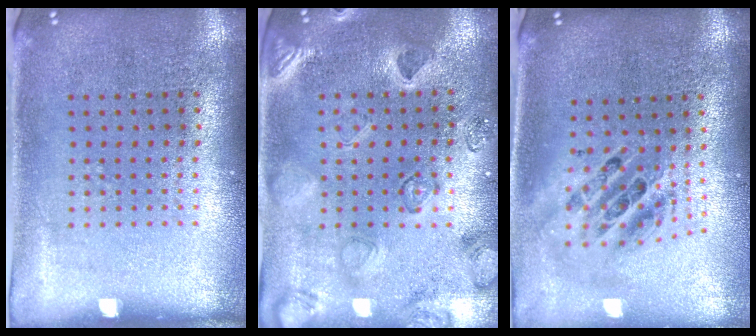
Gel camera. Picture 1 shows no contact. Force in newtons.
{"total": 2.3, "press": 2.1, "slide": 0.8}
{"total": 2.0, "press": 1.6, "slide": 1.2}